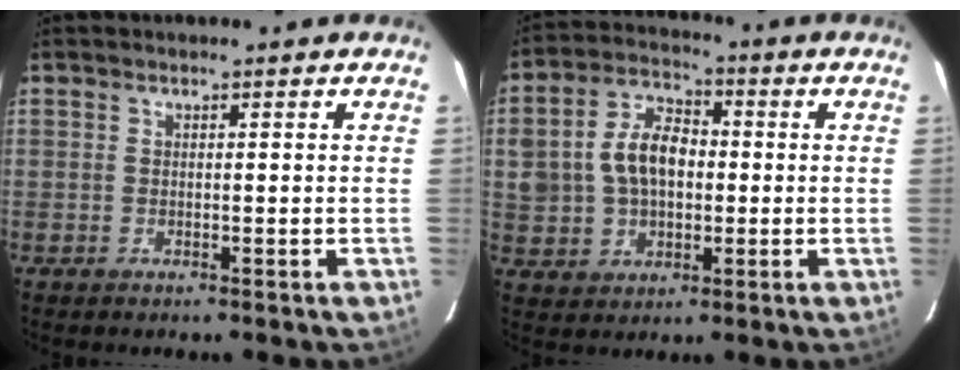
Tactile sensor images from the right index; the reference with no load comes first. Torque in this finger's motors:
{"motor_torque": [0.37, -0.07, 0.70, 0.13]}